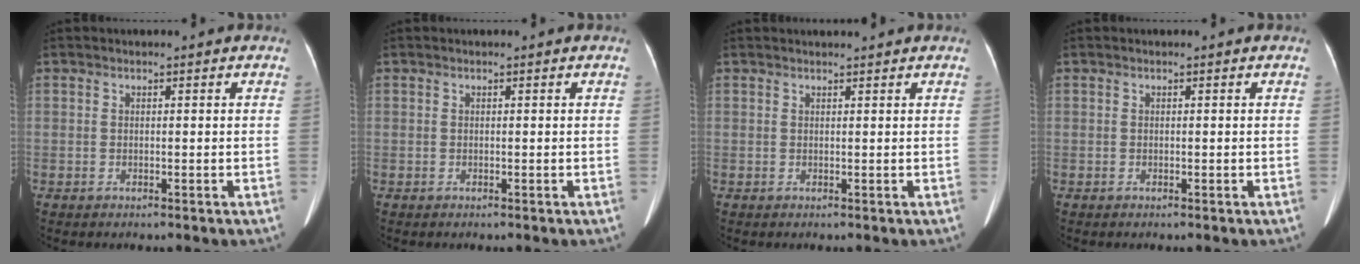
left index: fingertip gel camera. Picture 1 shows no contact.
{"total": 0.0}
{"total": 2.1, "force": [2.0, -0.1, 0.5], "torque": [-0.006, 0.017, 0.031]}
{"total": 0.0}